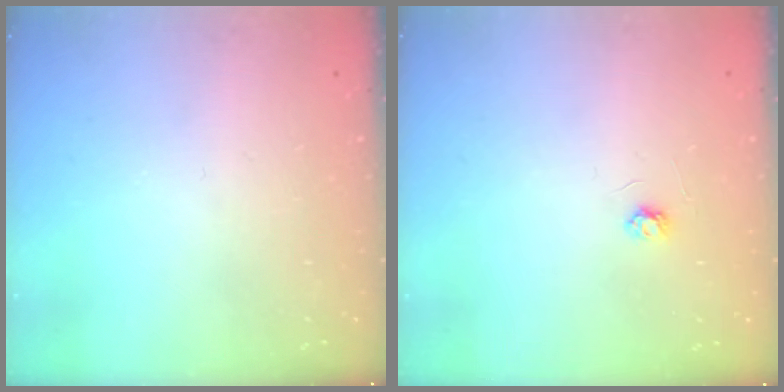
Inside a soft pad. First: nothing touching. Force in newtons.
{"total": 2.6, "press": 2.6, "slide": 0.3}